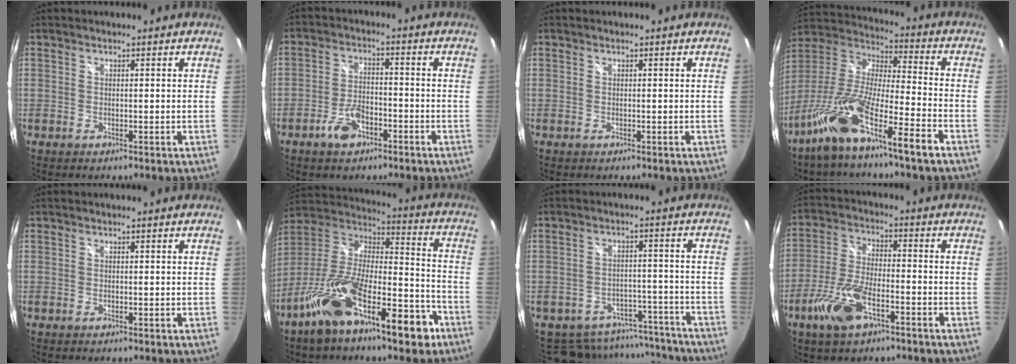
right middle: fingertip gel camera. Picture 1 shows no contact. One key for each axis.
{"total": 6.2, "fx": -3.8, "fy": 3.2, "fz": 3.8, "tx": -0.082, "ty": 0.006, "tz": -0.064}
{"total": 0.0}
{"total": 16.3, "fx": -10.2, "fy": 1.5, "fz": 12.7, "tx": -0.251, "ty": -0.019, "tz": -0.195}
{"total": 0.0}
{"total": 21.9, "fx": -12.3, "fy": 7.7, "fz": 16.4, "tx": -0.276, "ty": -0.006, "tz": -0.212}
{"total": 14.2, "fx": -12.4, "fy": 6.6, "fz": 2.7, "tx": -0.062, "ty": 0.035, "tz": -0.151}
{"total": 10.9, "fx": -5.9, "fy": 4.5, "fz": 8.0, "tx": -0.175, "ty": -0.007, "tz": -0.112}